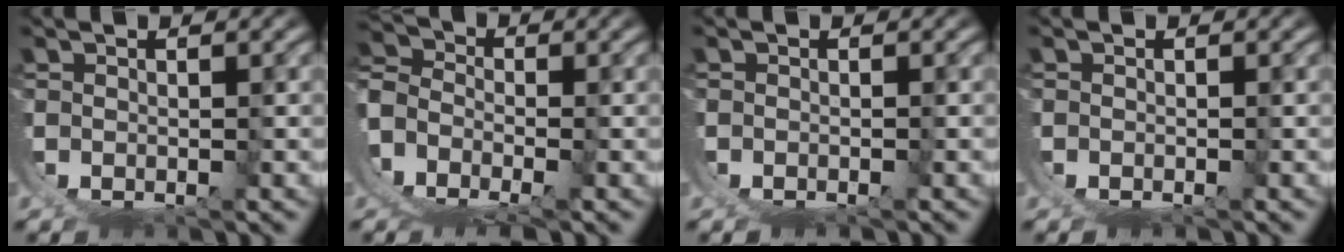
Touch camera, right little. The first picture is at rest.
{"total": 8.3, "force": [-2.7, 6.7, 3.9], "torque": [-0.071, -0.015, -0.056]}
{"total": 1.7, "force": [-1.5, 0.6, 0.5], "torque": [-0.005, -0.014, -0.019]}
{"total": 1.4, "force": [-1.2, 0.6, 0.5], "torque": [-0.004, -0.013, -0.015]}